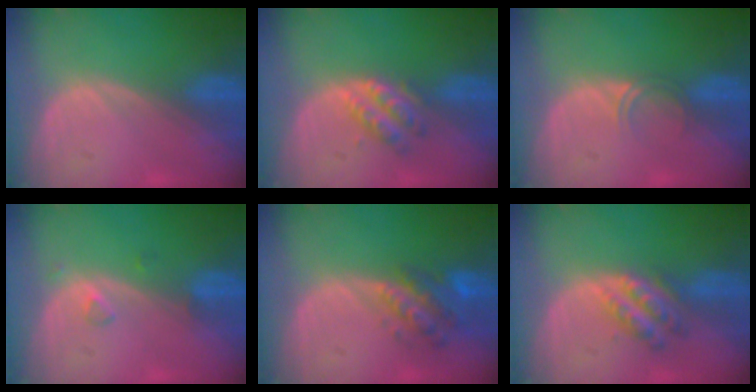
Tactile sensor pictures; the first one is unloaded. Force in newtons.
{"total": 4.8, "press": 4.2, "slide": 2.3}
{"total": 1.8, "press": 1.5, "slide": 1.1}
{"total": 1.5, "press": 1.5, "slide": 0.1}
{"total": 6.1, "press": 5.7, "slide": 2.3}
{"total": 5.4, "press": 5.0, "slide": 2.2}